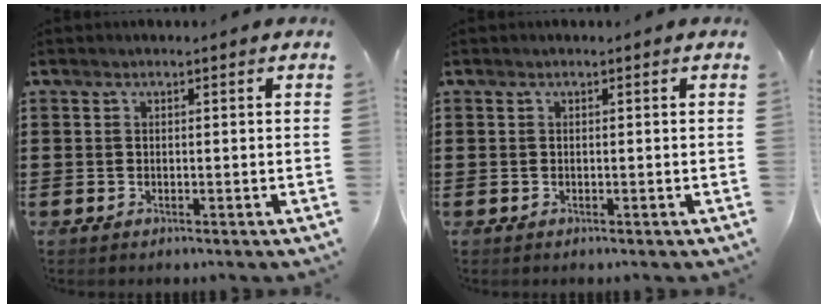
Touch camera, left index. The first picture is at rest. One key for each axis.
{"total": 0.0}